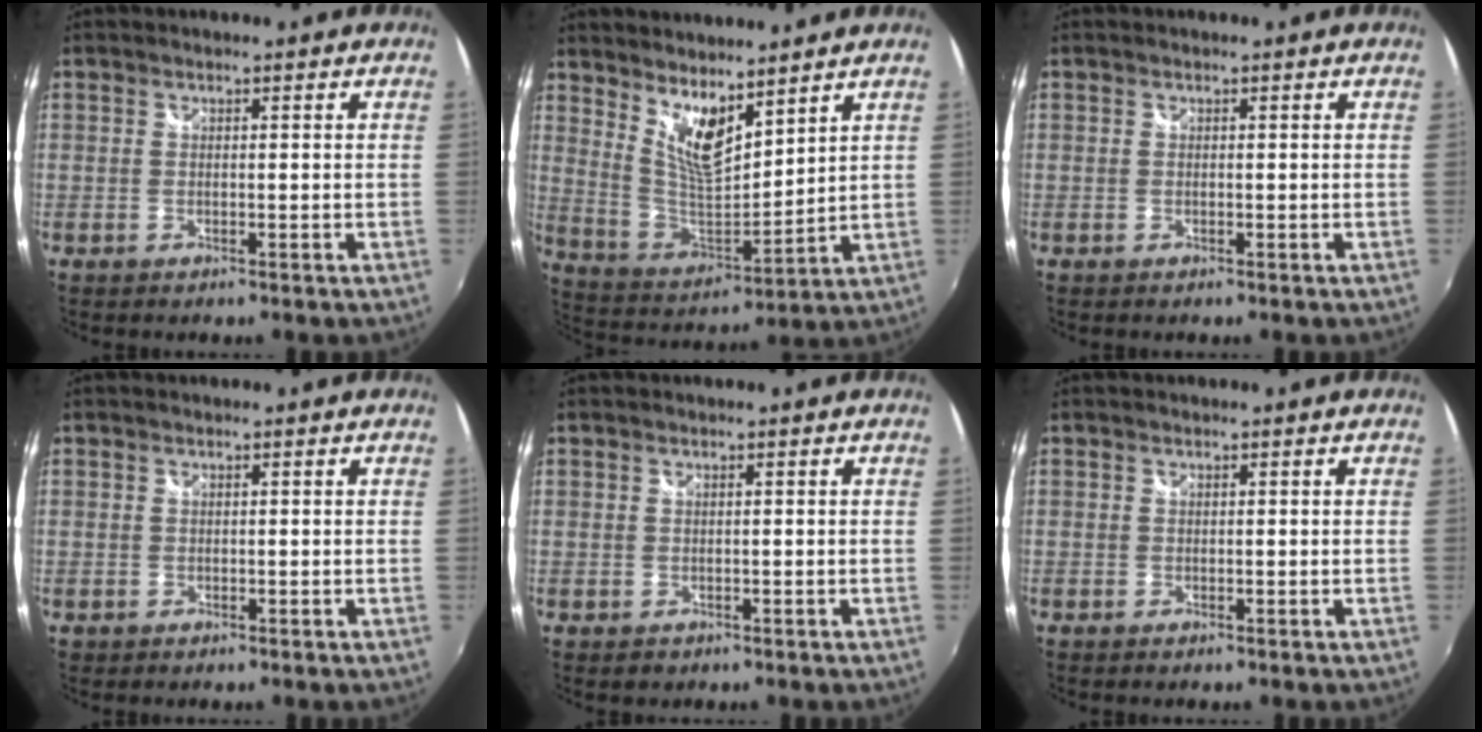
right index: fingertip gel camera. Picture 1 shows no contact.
{"total": 10.1, "force": [7.0, 3.2, 6.5], "torque": [-0.117, -0.014, 0.140]}
{"total": 0.0}
{"total": 0.6, "force": [-0.1, 0.6, 0.0], "torque": [0.000, 0.001, 0.000]}
{"total": 1.3, "force": [-0.2, 1.2, 0.1], "torque": [0.000, -0.001, 0.000]}
{"total": 0.0}